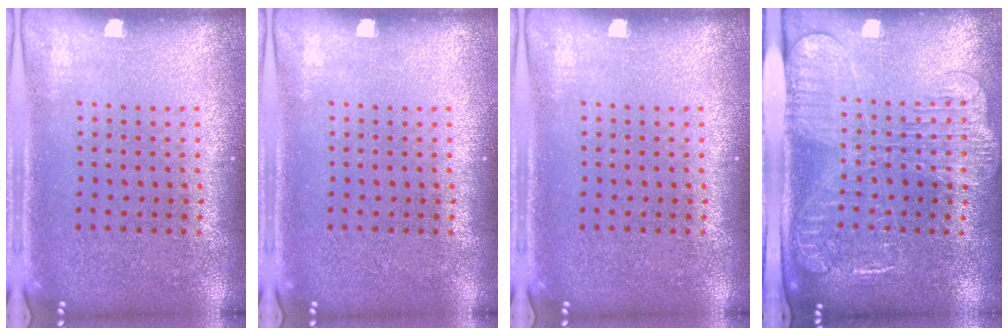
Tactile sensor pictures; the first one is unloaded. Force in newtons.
{"total": 0.0}
{"total": 0.0}
{"total": 2.5, "press": 2.0, "slide": 1.4}